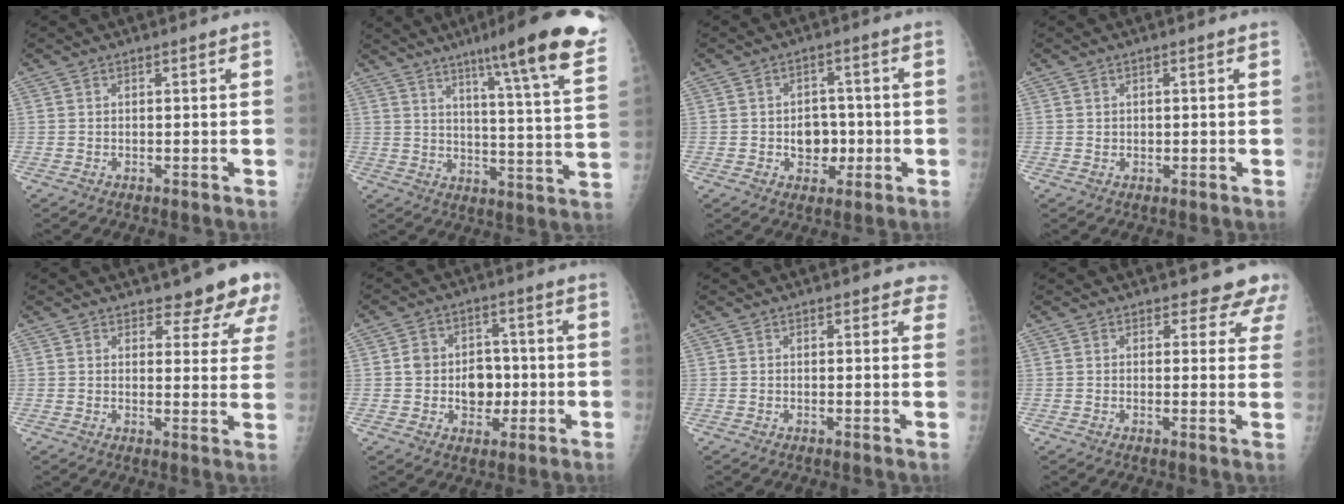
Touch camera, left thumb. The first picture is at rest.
{"total": 21.0, "force": [13.4, 1.3, 16.1], "torque": [-0.206, -0.057, 0.177]}
{"total": 6.2, "force": [-1.2, 4.9, 3.6], "torque": [-0.013, 0.011, -0.017]}
{"total": 0.8, "force": [0.0, 0.8, 0.1], "torque": [0.003, 0.002, 0.001]}
{"total": 8.4, "force": [7.0, 2.9, 3.5], "torque": [-0.013, -0.045, 0.068]}
{"total": 8.4, "force": [-1.1, 6.6, 5.0], "torque": [-0.037, 0.015, -0.017]}
{"total": 2.9, "force": [2.4, 1.5, 0.6], "torque": [0.027, -0.008, 0.011]}
{"total": 5.7, "force": [5.0, 2.6, 0.6], "torque": [0.034, -0.024, 0.035]}